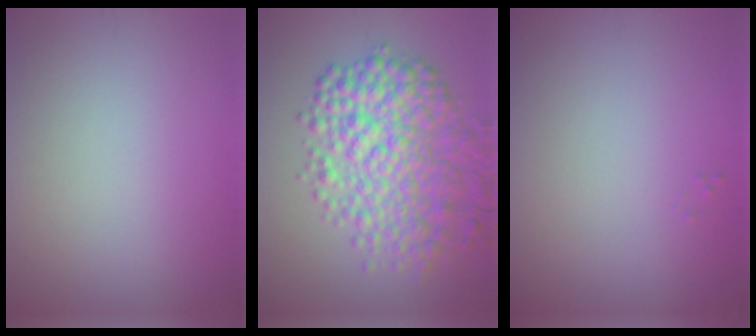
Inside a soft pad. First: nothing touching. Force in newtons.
{"total": 7.8, "press": 7.8, "slide": 0.1}
{"total": 0.0}